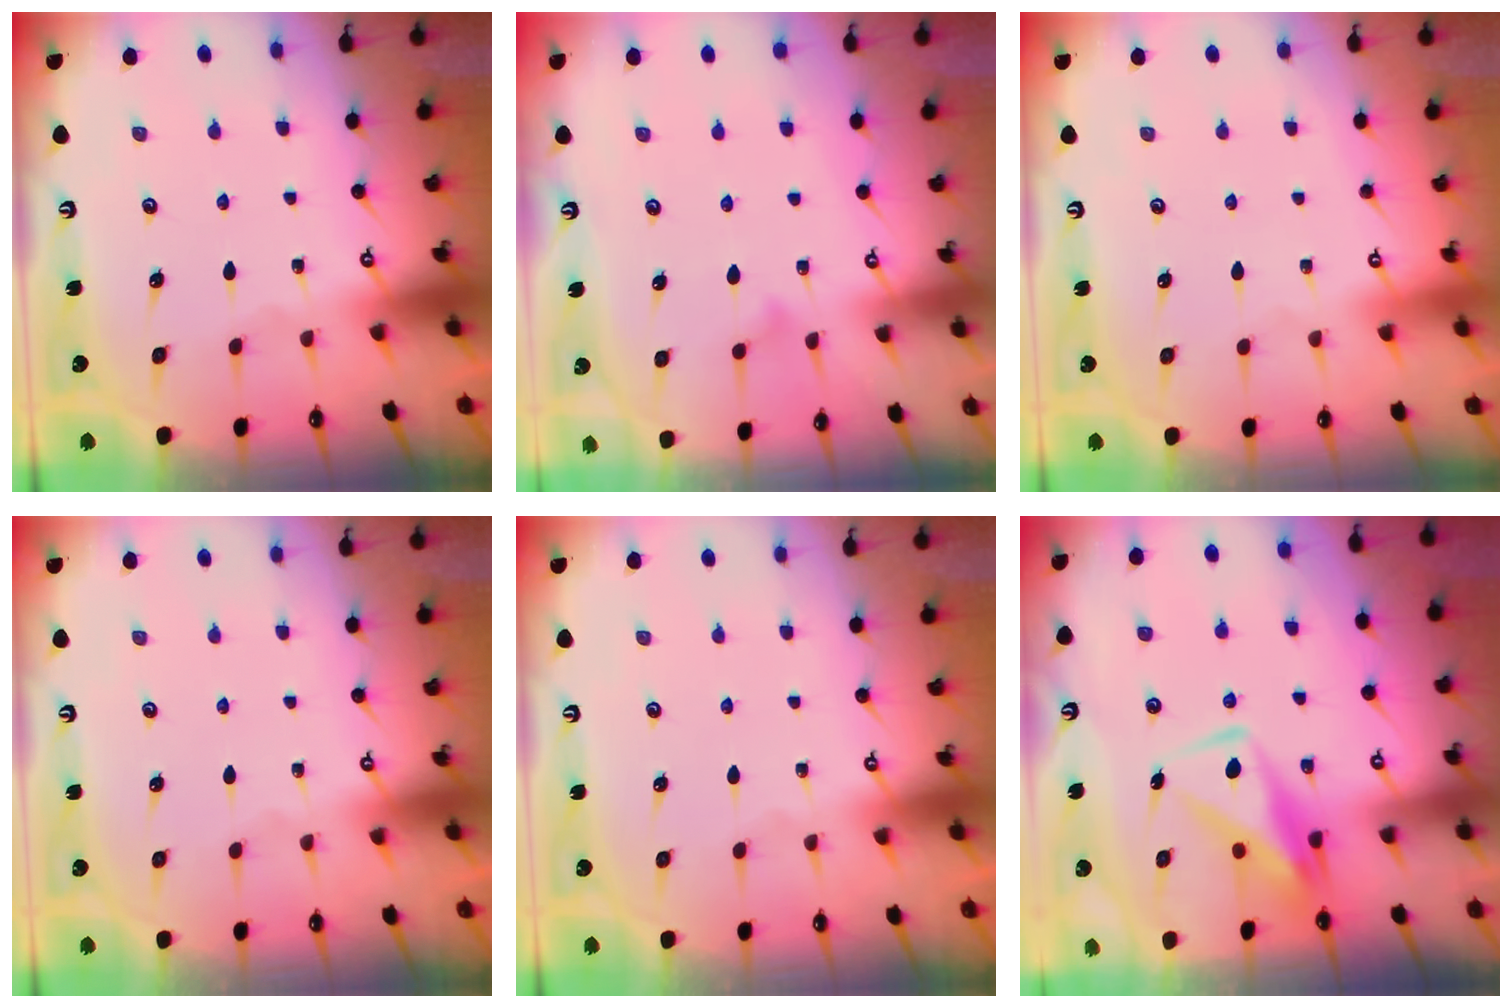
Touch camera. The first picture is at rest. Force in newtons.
{"total": 8.4, "press": 8.4, "slide": 0.5}
{"total": 3.9, "press": 3.9, "slide": 0.1}
{"total": 0.0}
{"total": 0.0}
{"total": 7.3, "press": 7.3, "slide": 0.9}